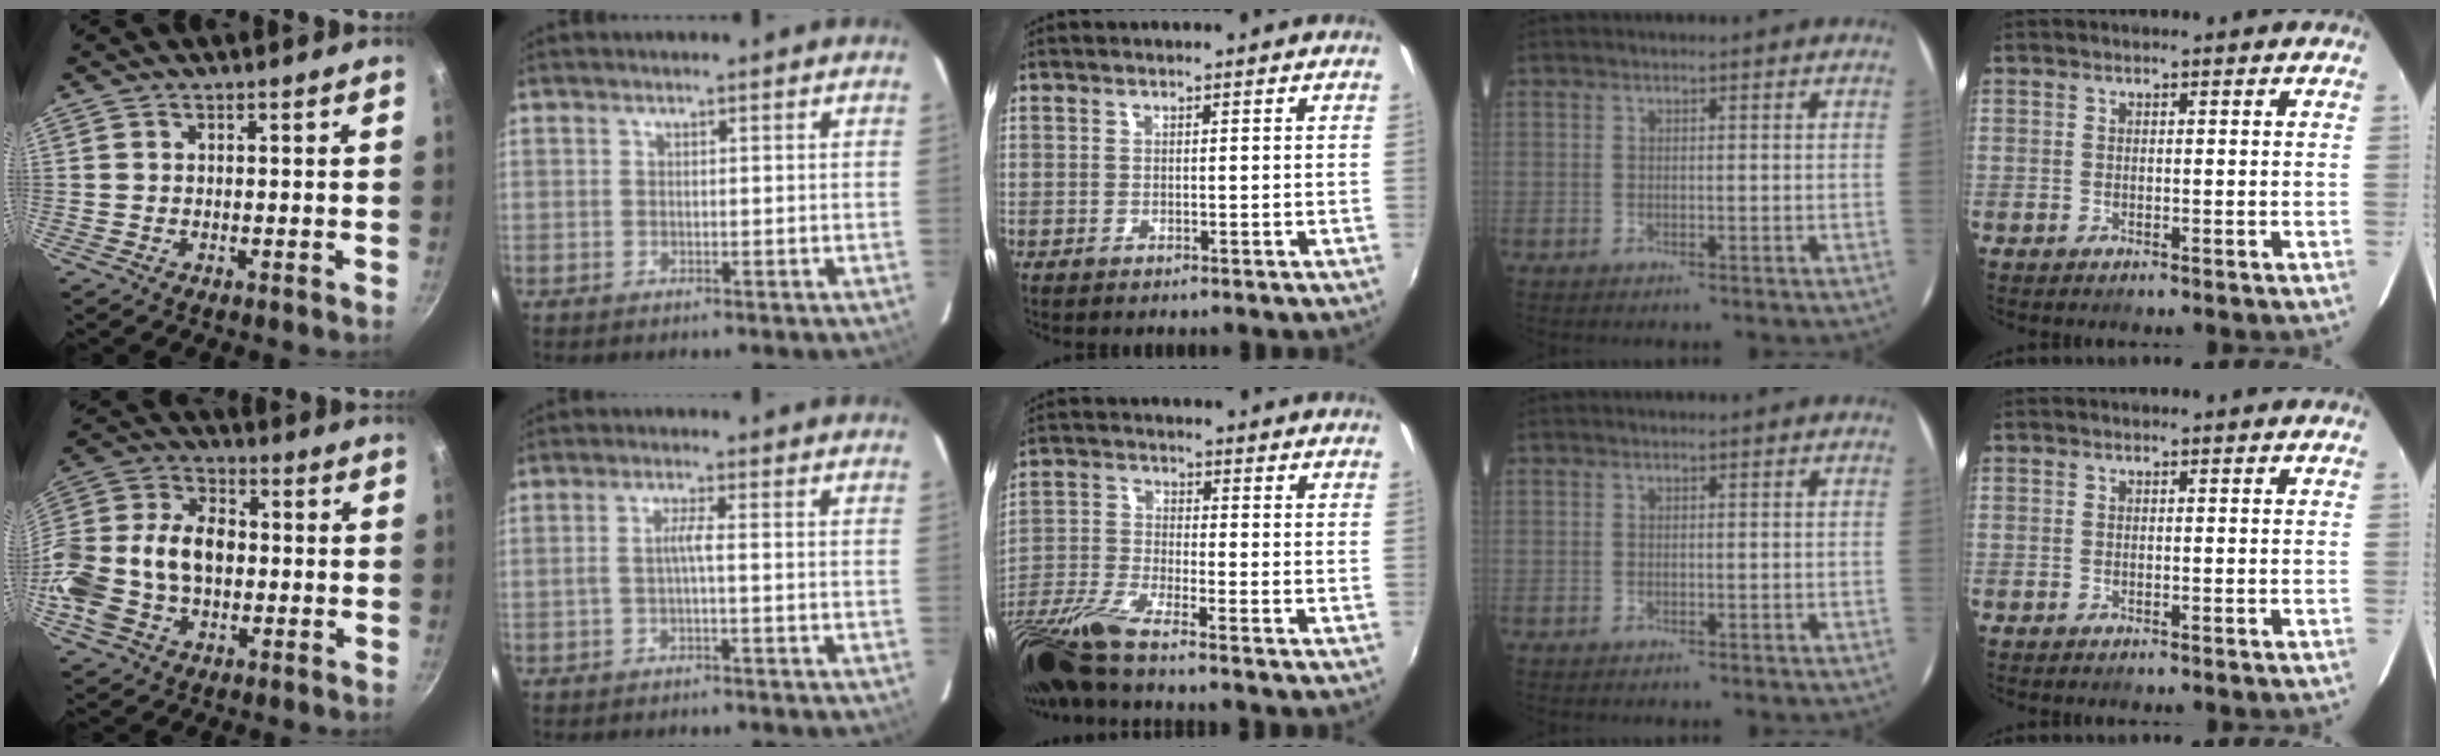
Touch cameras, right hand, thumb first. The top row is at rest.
{"thumb": {"total": 18.7, "force": [-2.1, 13.2, 13.1], "torque": [-0.248, 0.048, -0.044]}, "index": {"total": 1.7, "force": [-0.7, -0.2, 1.6], "torque": [-0.031, 0.003, -0.014]}, "middle": {"total": 10.7, "force": [-8.6, 0.1, 6.3], "torque": [-0.138, -0.036, -0.169]}}